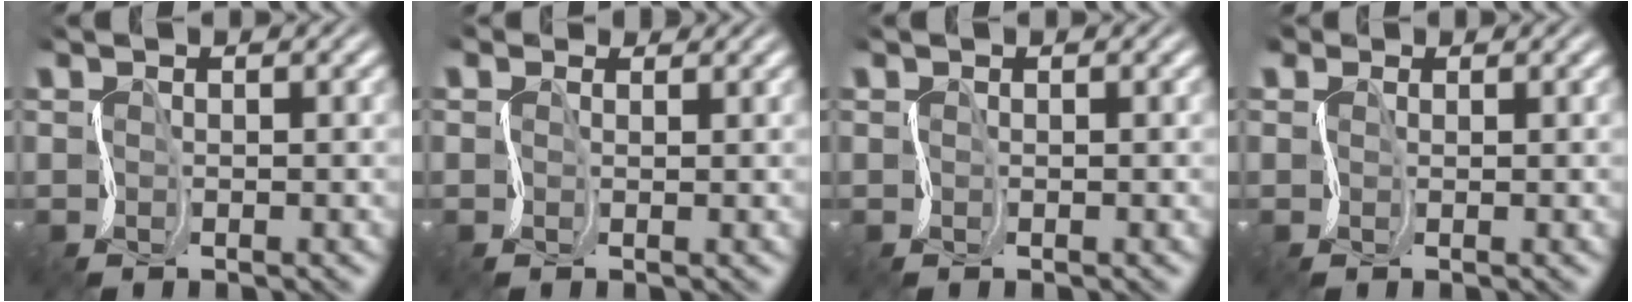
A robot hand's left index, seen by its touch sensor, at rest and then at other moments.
{"total": 1.0, "force": [0.2, 0.9, 0.4], "torque": [-0.003, 0.002, -0.002]}
{"total": 0.0}
{"total": 1.4, "force": [0.4, 1.2, 0.6], "torque": [-0.002, 0.006, -0.002]}